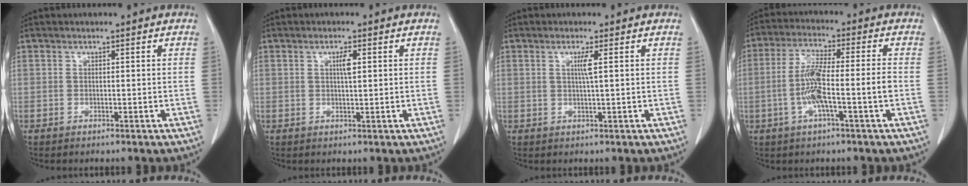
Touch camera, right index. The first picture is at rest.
{"total": 2.0, "force": [0.6, 0.3, 1.9], "torque": [-0.034, 0.001, 0.010]}
{"total": 2.0, "force": [0.5, -0.4, 1.9], "torque": [-0.039, -0.002, 0.010]}
{"total": 8.3, "force": [-2.1, 0.2, 8.1], "torque": [-0.166, 0.012, -0.038]}